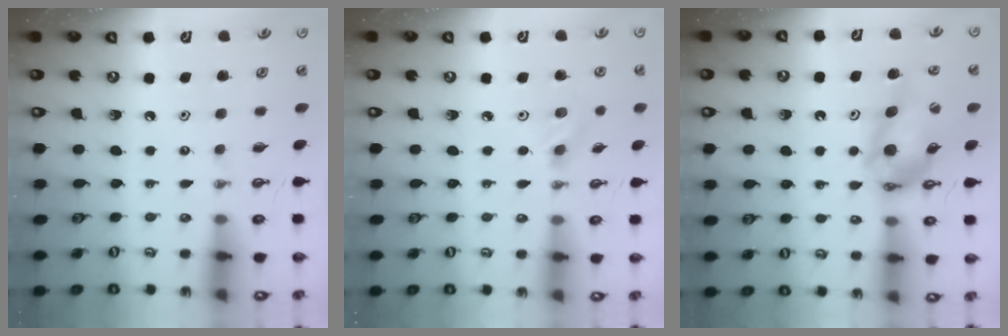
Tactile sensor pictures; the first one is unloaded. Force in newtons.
{"total": 5.5, "press": 5.5, "slide": 0.9}
{"total": 12.8, "press": 12.8, "slide": 1.2}